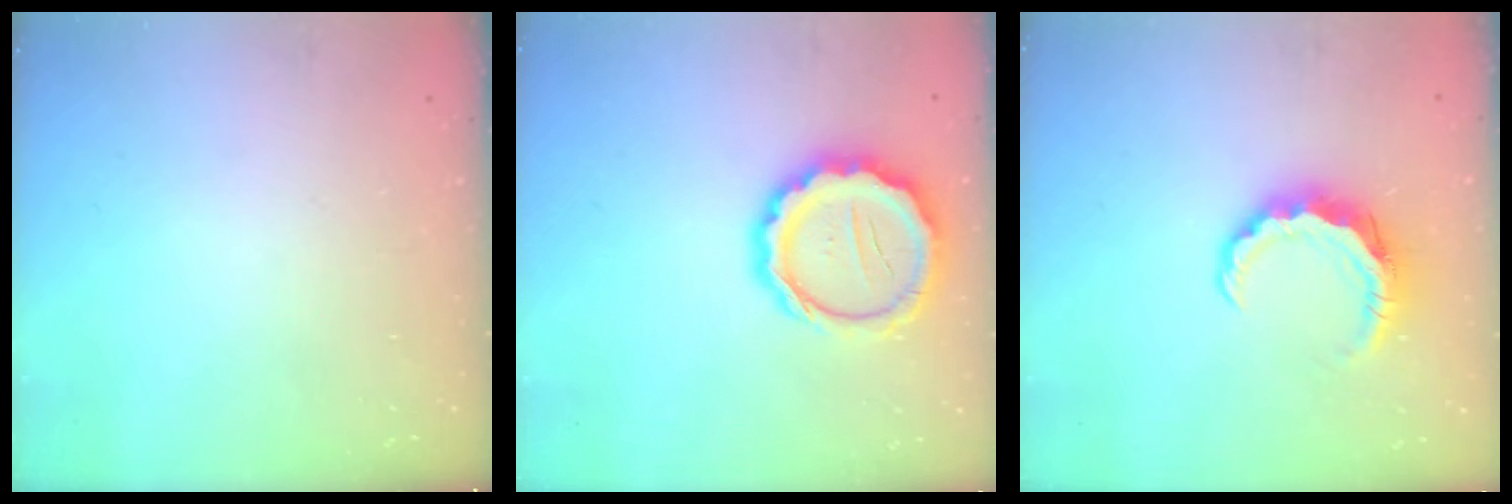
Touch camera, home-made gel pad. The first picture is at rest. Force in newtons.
{"total": 13.2, "press": 12.9, "slide": 2.8}
{"total": 8.2, "press": 8.2, "slide": 1.1}